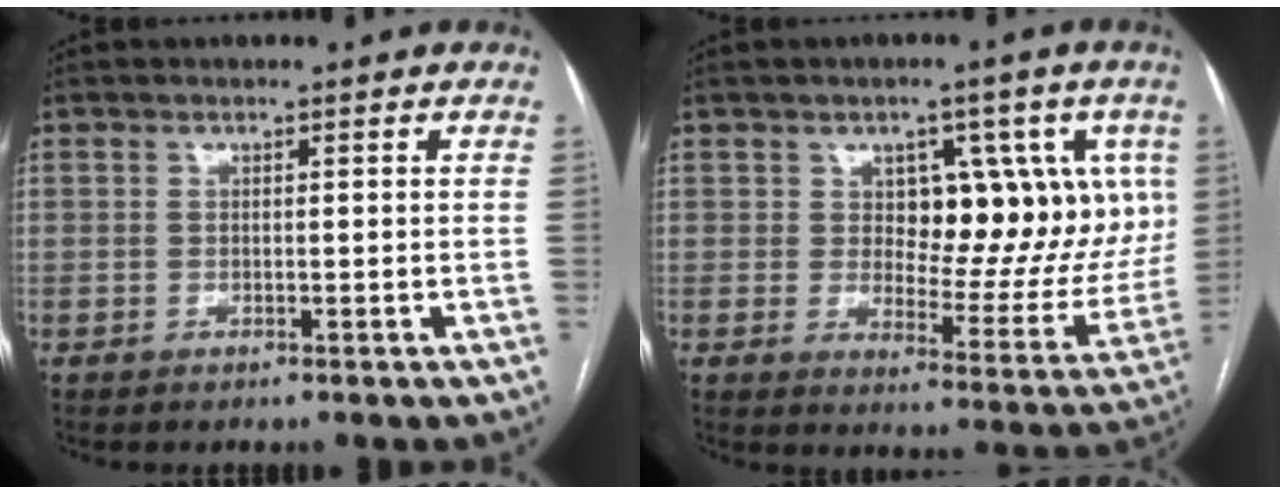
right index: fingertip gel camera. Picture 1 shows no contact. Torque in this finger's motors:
{"motor_torque": [0.30, 0.17, 0.23, 0.04]}